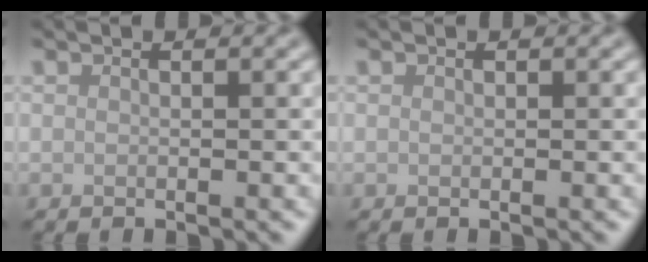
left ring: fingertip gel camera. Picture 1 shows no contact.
{"total": 0.0}